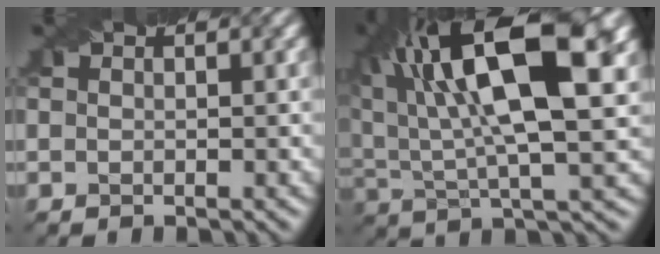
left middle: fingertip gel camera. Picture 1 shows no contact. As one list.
[{"total": 15.3, "force": [4.9, 5.6, 13.4], "torque": [-0.220, 0.019, 0.078]}]